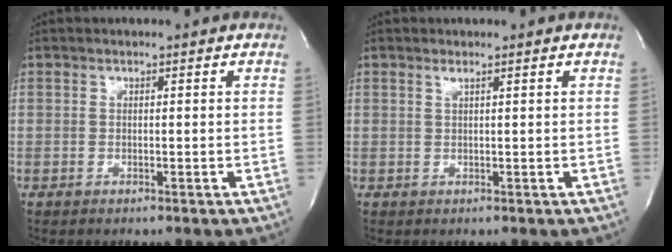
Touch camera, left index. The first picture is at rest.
{"total": 0.9, "force": [0.5, -0.3, 0.6], "torque": [-0.025, -0.003, 0.016]}